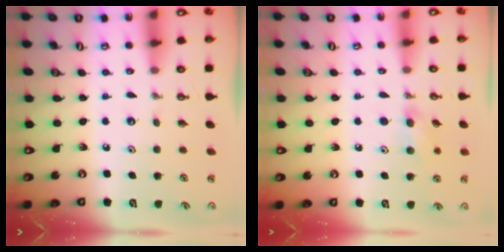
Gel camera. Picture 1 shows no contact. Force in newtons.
{"total": 7.5, "press": 7.4, "slide": 1.2}